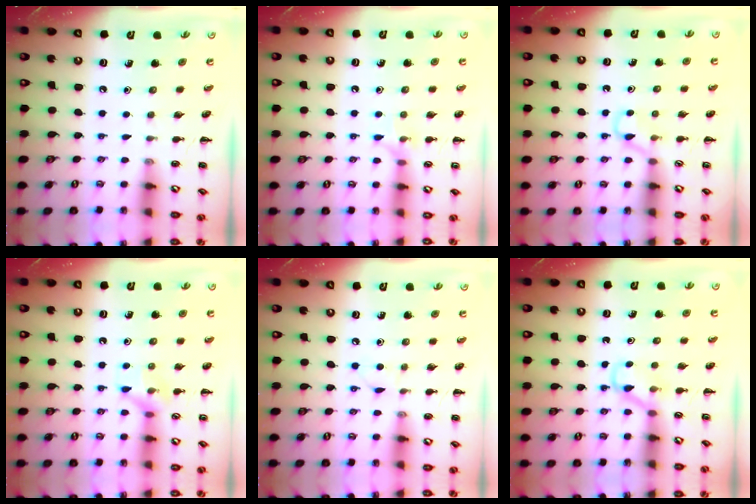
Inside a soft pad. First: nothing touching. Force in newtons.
{"total": 5.7, "press": 5.6, "slide": 1.2}
{"total": 2.7, "press": 2.4, "slide": 1.1}
{"total": 8.6, "press": 8.5, "slide": 1.3}
{"total": 4.6, "press": 4.4, "slide": 1.3}
{"total": 3.6, "press": 3.3, "slide": 1.3}